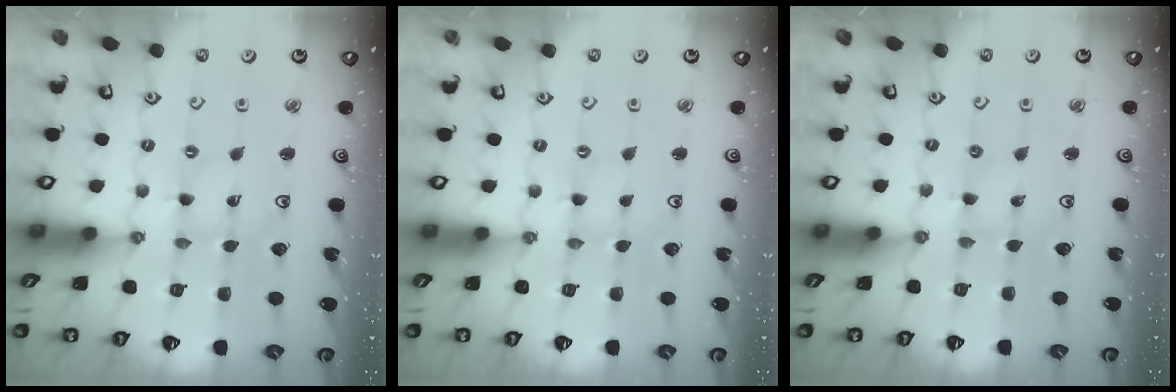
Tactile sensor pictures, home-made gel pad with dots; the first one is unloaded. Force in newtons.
{"total": 0.0}
{"total": 0.0}